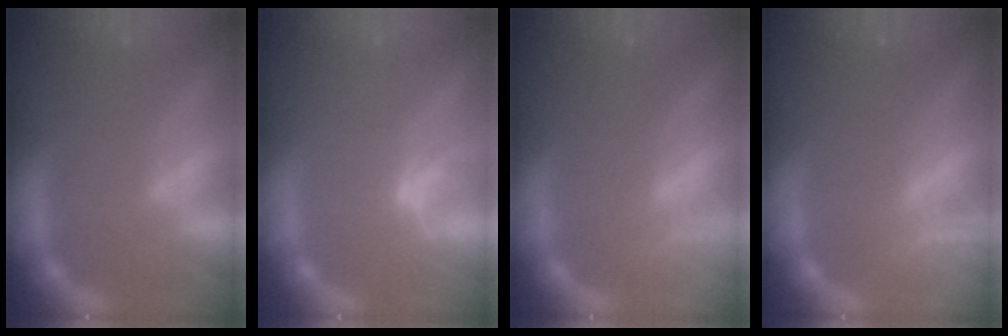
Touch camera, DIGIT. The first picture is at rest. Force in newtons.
{"total": 1.0}
{"total": 1.5}
{"total": 2.5}